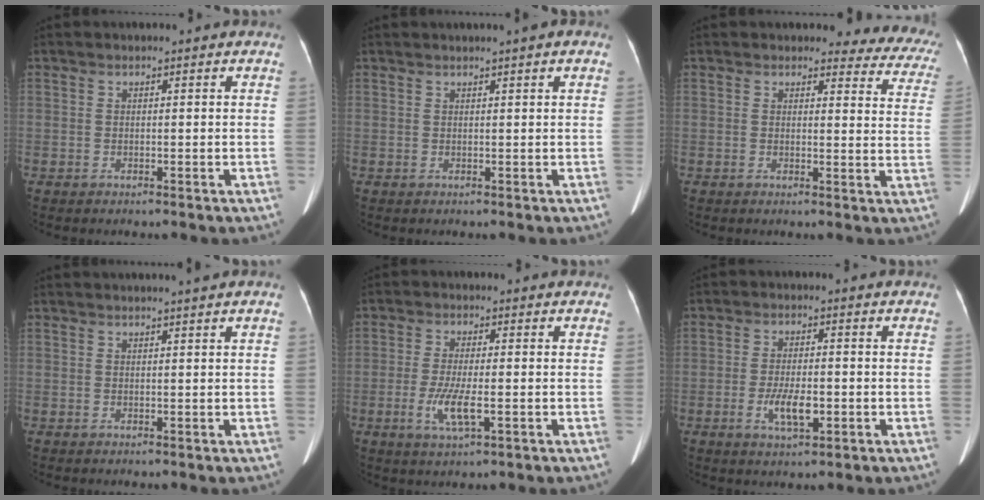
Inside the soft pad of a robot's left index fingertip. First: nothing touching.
{"total": 1.8, "force": [1.2, -0.2, 1.3], "torque": [-0.023, 0.015, 0.020]}
{"total": 10.7, "force": [10.1, 3.3, 1.5], "torque": [0.028, -0.059, 0.066]}
{"total": 2.4, "force": [2.0, -0.5, 1.3], "torque": [-0.016, 0.012, 0.031]}
{"total": 5.2, "force": [-1.4, 1.0, 4.9], "torque": [-0.106, -0.010, -0.024]}
{"total": 5.1, "force": [-1.6, 1.7, 4.5], "torque": [-0.090, -0.004, -0.023]}